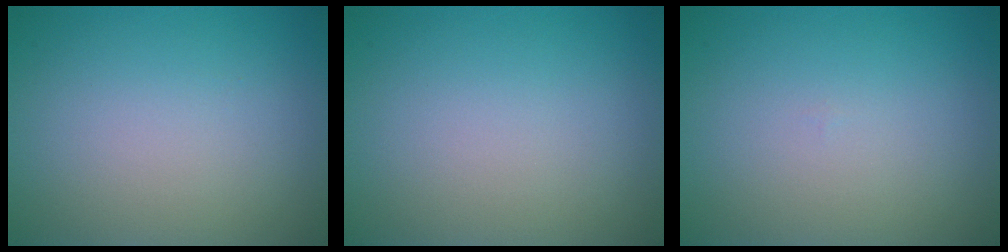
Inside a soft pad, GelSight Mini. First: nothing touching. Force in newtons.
{"total": 0.0}
{"total": 0.0}